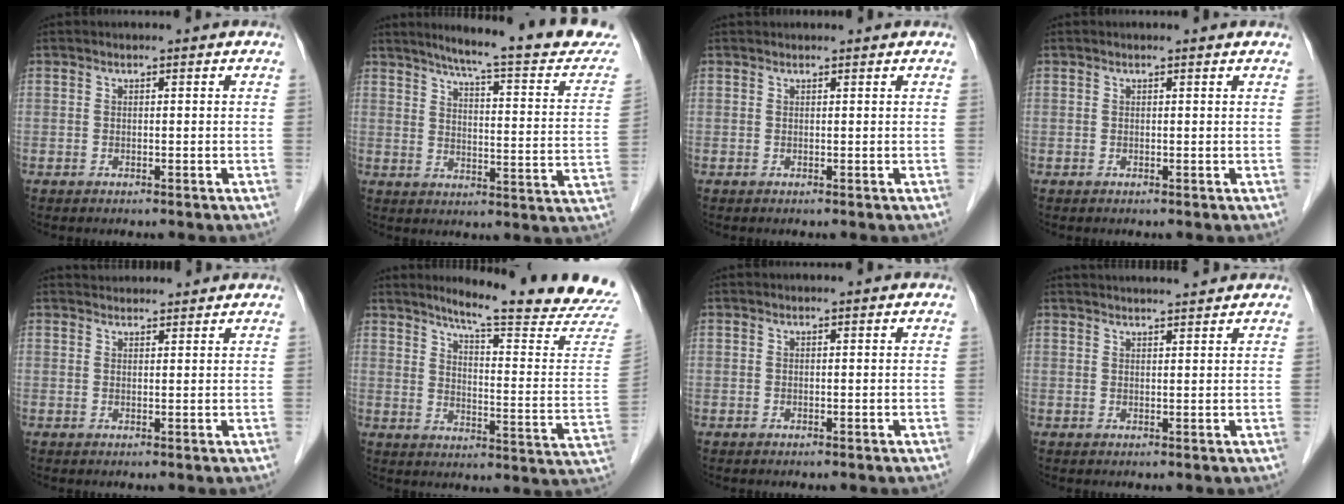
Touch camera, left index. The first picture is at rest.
{"total": 20.1, "force": [17.6, 0.6, 9.6], "torque": [-0.128, -0.053, 0.214]}
{"total": 2.1, "force": [2.1, 0.3, 0.4], "torque": [-0.009, 0.025, 0.030]}
{"total": 1.0, "force": [1.0, 0.0, 0.2], "torque": [-0.016, 0.001, 0.009]}
{"total": 4.3, "force": [4.2, 0.8, 0.5], "torque": [-0.011, 0.031, 0.061]}
{"total": 20.6, "force": [18.5, -1.1, 9.1], "torque": [-0.131, -0.102, 0.224]}
{"total": 0.0}
{"total": 7.7, "force": [7.4, 0.2, 2.3], "torque": [-0.032, 0.027, 0.095]}